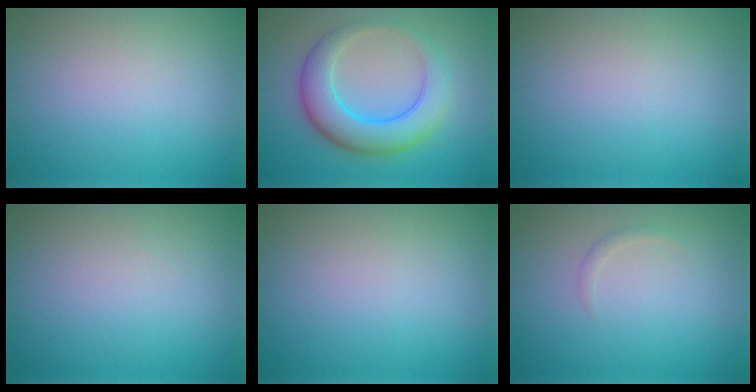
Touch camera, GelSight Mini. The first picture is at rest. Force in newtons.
{"total": 6.4, "press": 6.4, "slide": 0.1}
{"total": 0.0}
{"total": 0.0}
{"total": 0.0}
{"total": 0.8, "press": 0.8, "slide": 0.0}